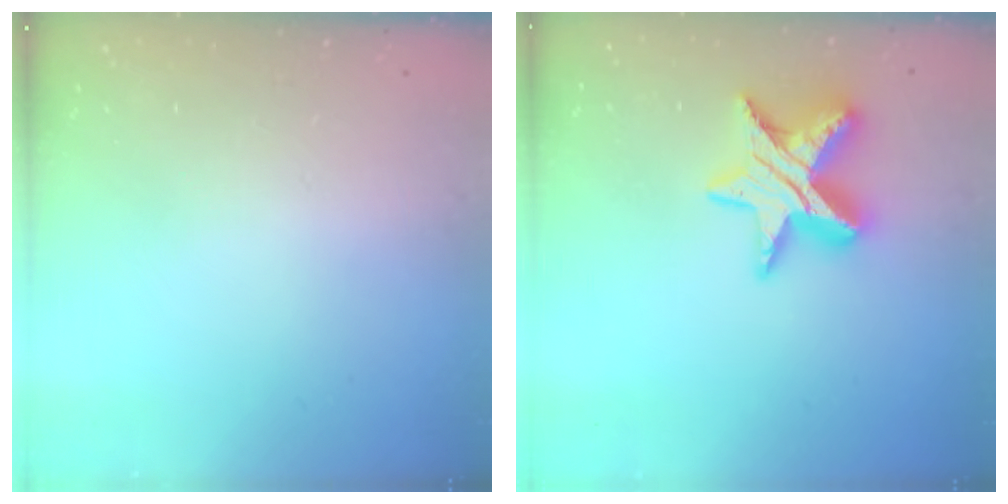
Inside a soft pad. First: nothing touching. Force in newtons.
{"total": 13.3, "press": 13.2, "slide": 1.1}